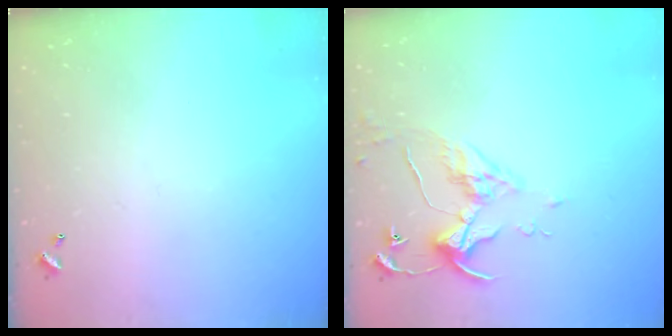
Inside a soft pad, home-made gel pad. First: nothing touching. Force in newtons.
{"total": 5.0, "press": 5.0, "slide": 0.7}